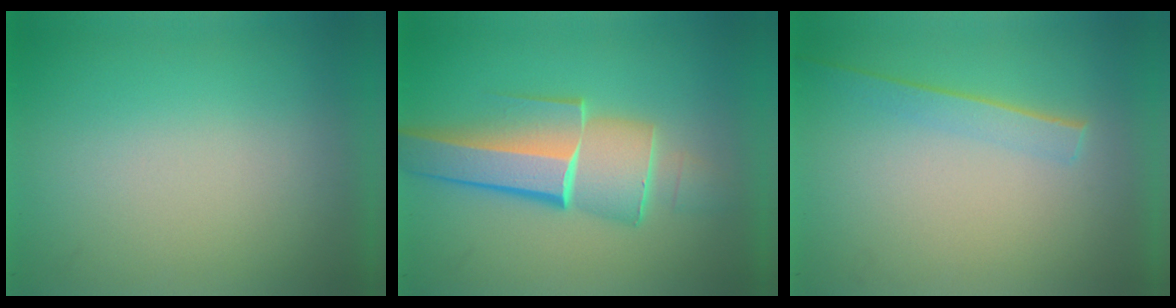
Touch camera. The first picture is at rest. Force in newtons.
{"total": 5.7}
{"total": 1.4}